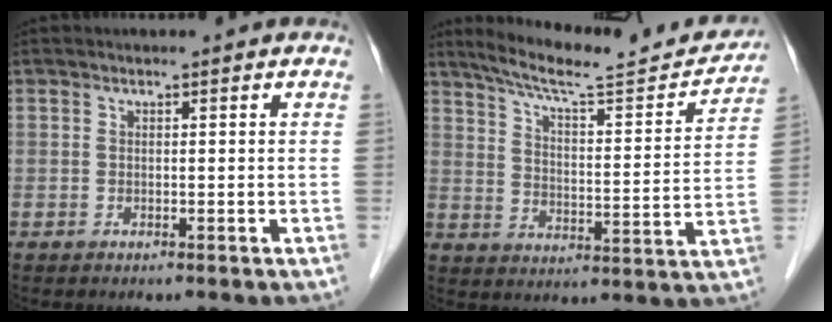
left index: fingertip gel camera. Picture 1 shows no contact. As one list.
[{"total": 16.6, "force": [15.4, 1.2, 6.1], "torque": [-0.100, -0.026, 0.216]}]